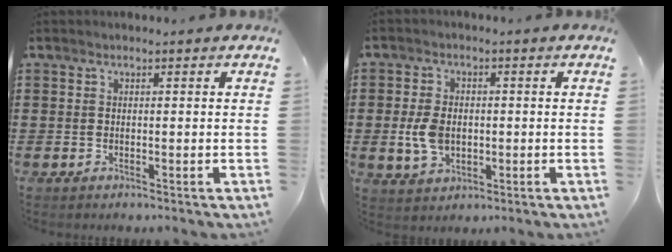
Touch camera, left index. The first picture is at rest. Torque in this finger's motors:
{"motor_torque": [1.13, 0.69, 0.57, 0.06]}